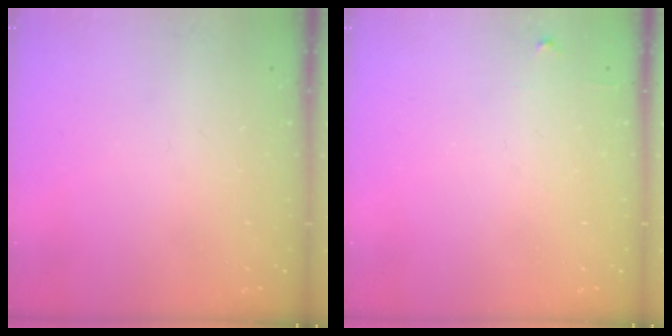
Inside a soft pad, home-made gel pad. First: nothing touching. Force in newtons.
{"total": 4.8, "press": 4.8, "slide": 0.7}